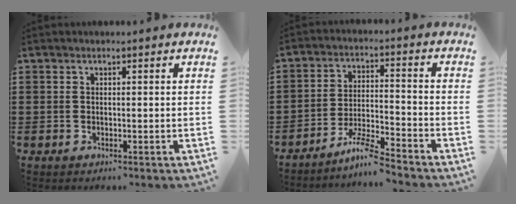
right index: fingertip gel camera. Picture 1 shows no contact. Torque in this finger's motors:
{"motor_torque": [0.73, 0.56, 0.00, -0.01]}